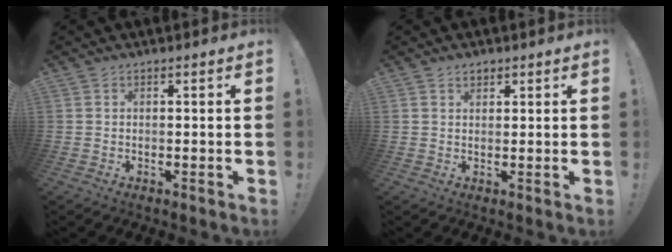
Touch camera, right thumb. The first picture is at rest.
{"total": 1.7, "force": [1.2, 1.1, 0.5], "torque": [0.002, -0.006, 0.020]}